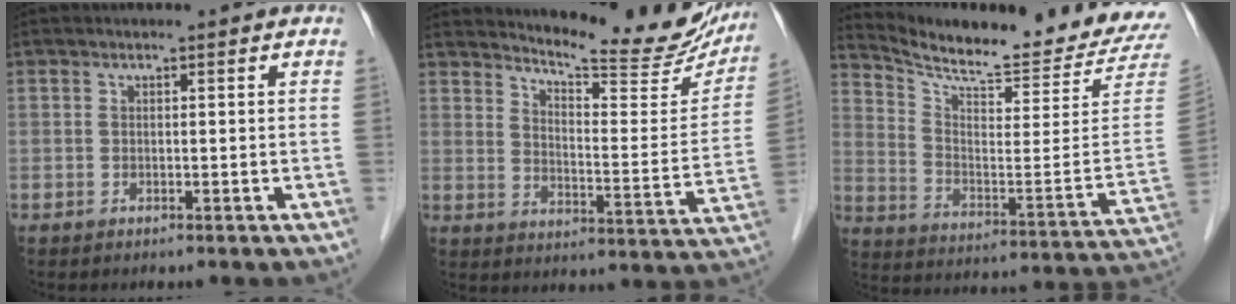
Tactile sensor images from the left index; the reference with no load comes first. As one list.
[{"total": 19.1, "force": [17.7, 3.1, 6.6], "torque": [-0.088, -0.069, 0.215]}, {"total": 21.2, "force": [20.3, -0.2, 6.0], "torque": [-0.117, -0.123, 0.273]}]